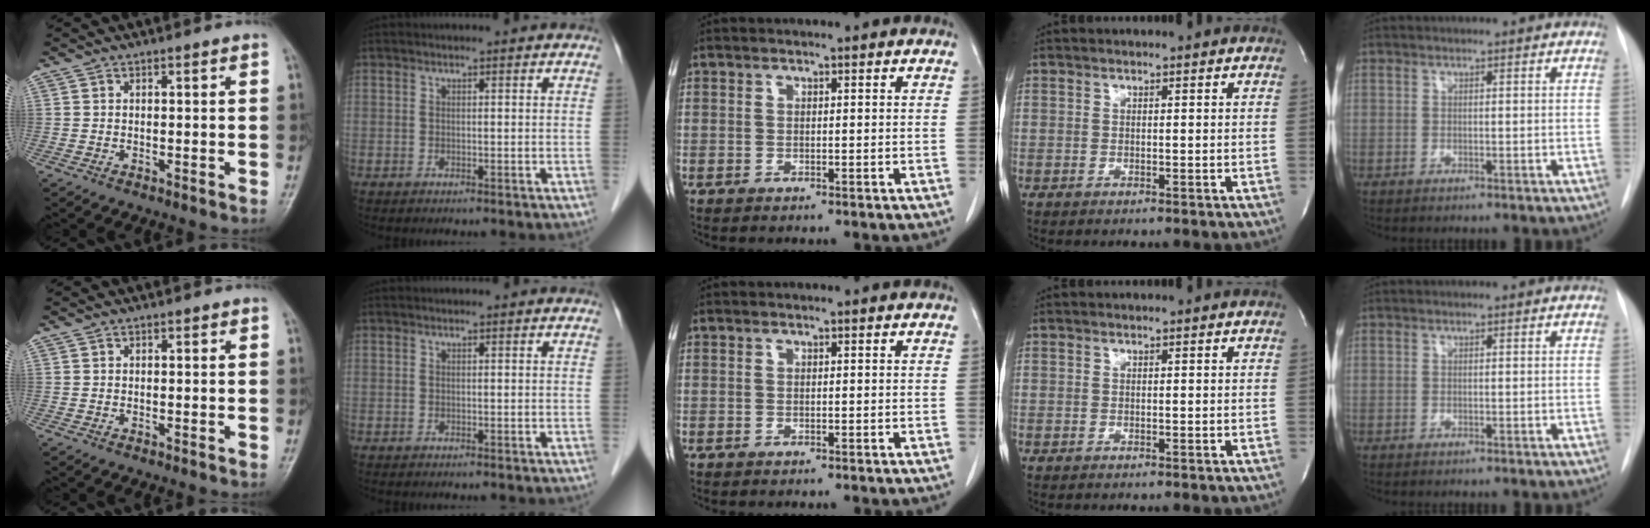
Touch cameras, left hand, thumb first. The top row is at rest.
{}